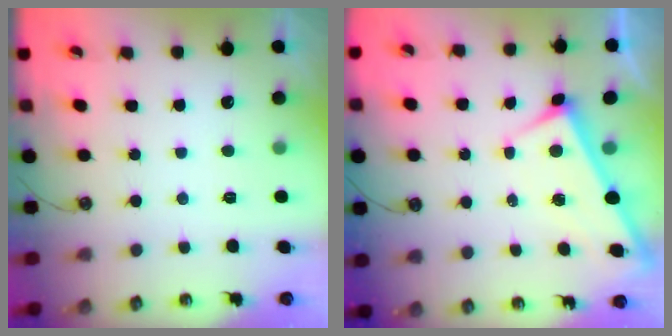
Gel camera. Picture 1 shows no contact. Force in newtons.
{"total": 2.7, "press": 2.7, "slide": 0.3}